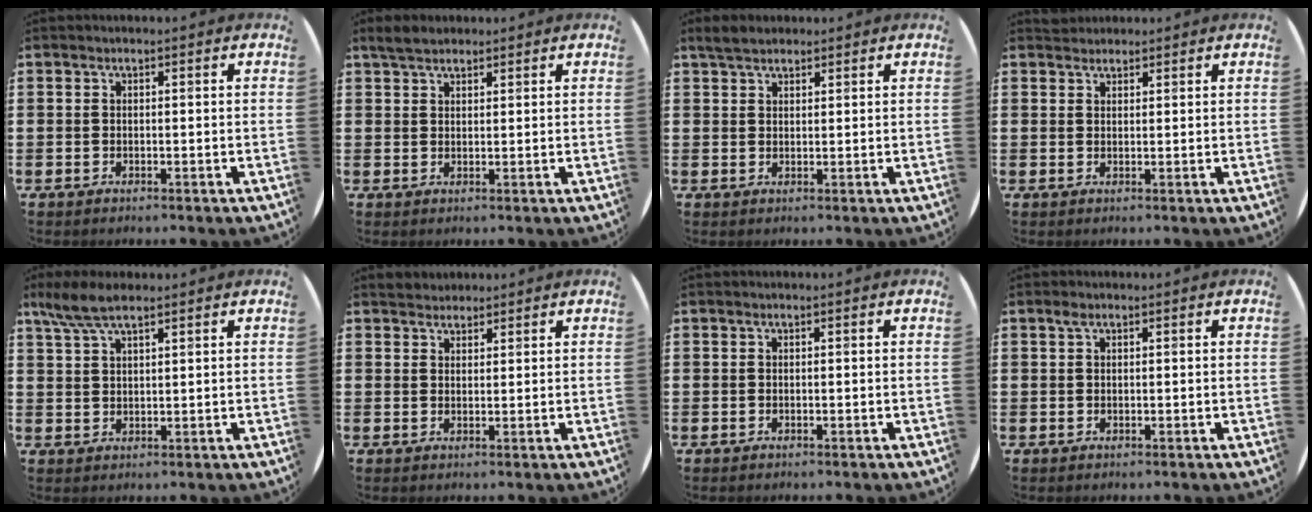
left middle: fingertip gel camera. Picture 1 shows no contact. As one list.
[{"total": 2.8, "force": [2.4, 1.0, 1.0], "torque": [-0.015, 0.004, 0.044]}, {"total": 2.6, "force": [2.2, 1.0, 0.9], "torque": [-0.014, 0.003, 0.041]}, {"total": 1.6, "force": [1.5, 0.5, -0.2], "torque": [0.009, 0.001, 0.028]}, {"total": 5.3, "force": [4.0, 1.4, 3.2], "torque": [-0.070, -0.001, 0.074]}, {"total": 2.0, "force": [1.9, 0.6, -0.2], "torque": [0.008, 0.002, 0.037]}, {"total": 0.0}, {"total": 0.8, "force": [0.5, 0.6, 0.3], "torque": [0.000, 0.001, 0.008]}]